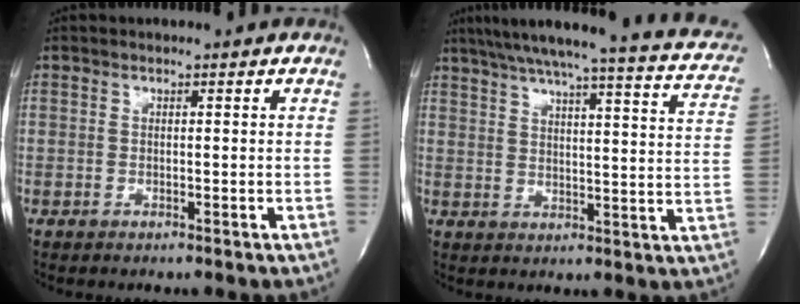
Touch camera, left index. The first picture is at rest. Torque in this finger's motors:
{"motor_torque": [0.17, -0.27, 0.31, 0.10]}